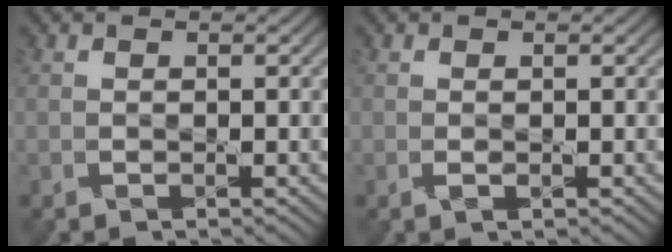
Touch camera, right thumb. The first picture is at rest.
{"total": 1.0, "force": [-0.2, 0.4, 0.8], "torque": [-0.021, -0.001, -0.004]}